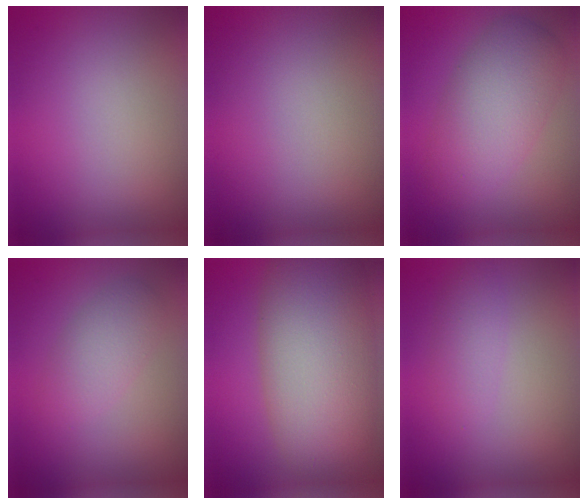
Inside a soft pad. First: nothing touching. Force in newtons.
{"total": 0.0}
{"total": 6.2, "press": 6.2, "slide": 0.2}
{"total": 4.0, "press": 4.0, "slide": 0.1}
{"total": 11.6, "press": 11.6, "slide": 0.9}
{"total": 1.8, "press": 1.8, "slide": 0.0}